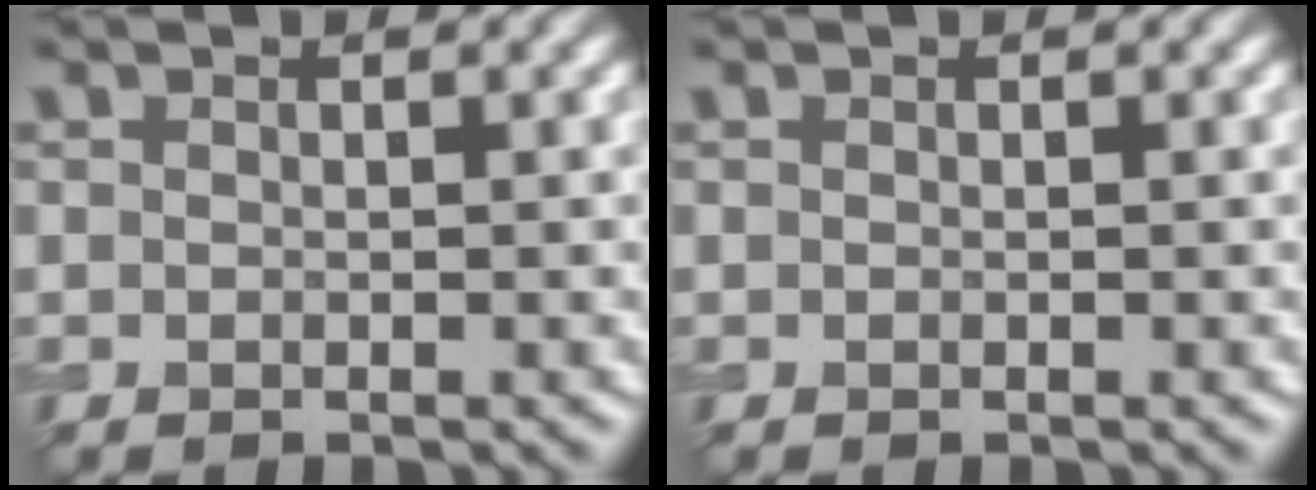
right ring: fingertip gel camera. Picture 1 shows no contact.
{"total": 0.0}